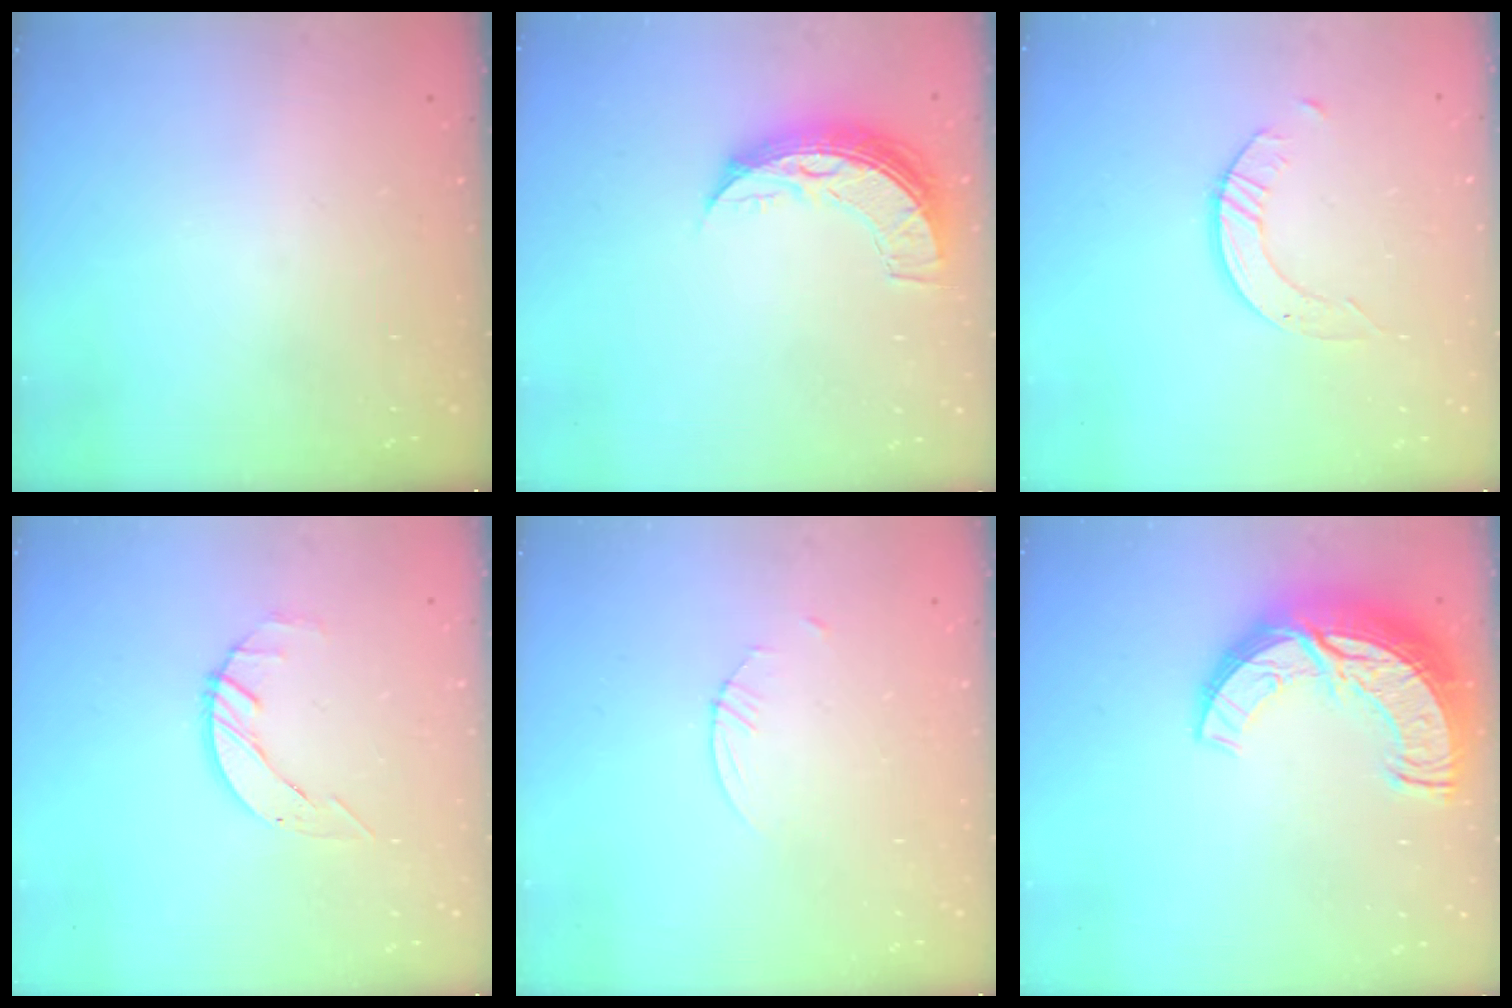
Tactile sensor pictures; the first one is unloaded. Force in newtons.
{"total": 9.0, "press": 9.0, "slide": 0.8}
{"total": 3.1, "press": 3.1, "slide": 0.4}
{"total": 2.4, "press": 2.4, "slide": 0.1}
{"total": 1.6, "press": 1.5, "slide": 0.2}
{"total": 17.4, "press": 17.3, "slide": 1.4}